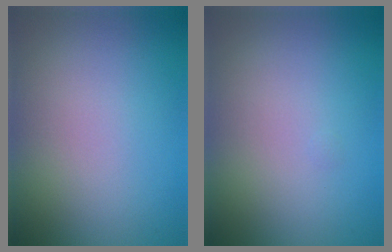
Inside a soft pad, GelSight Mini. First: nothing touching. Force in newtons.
{"total": 0.0}